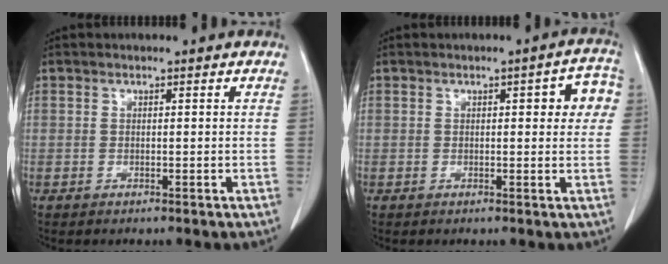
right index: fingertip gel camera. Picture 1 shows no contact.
{"total": 5.1, "force": [1.2, 1.7, 4.7], "torque": [-0.045, 0.013, 0.008]}